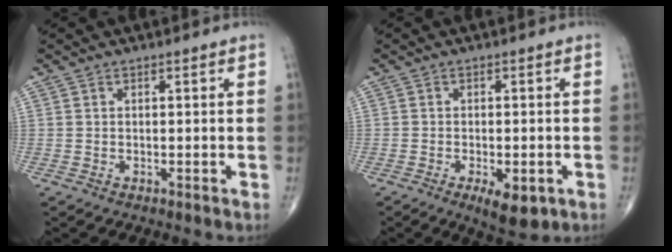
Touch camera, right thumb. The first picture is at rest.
{"total": 6.3, "force": [-2.6, 2.7, 5.1], "torque": [-0.072, -0.001, -0.030]}